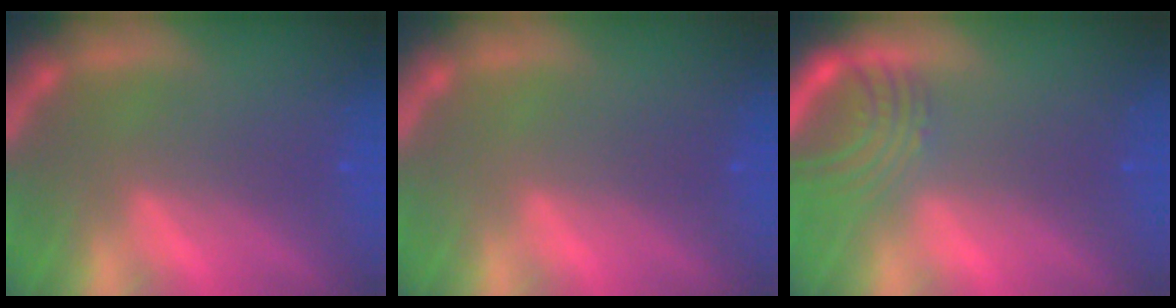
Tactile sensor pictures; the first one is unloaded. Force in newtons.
{"total": 0.0}
{"total": 5.5}